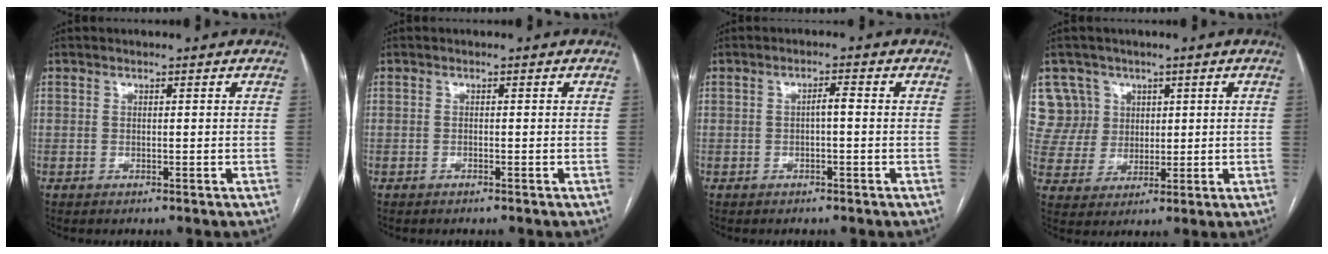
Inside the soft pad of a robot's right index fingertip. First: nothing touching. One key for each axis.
{"total": 0.0}
{"total": 1.5, "fx": -0.2, "fy": 0.2, "fz": 1.5, "tx": -0.025, "ty": 0.004, "tz": -0.004}
{"total": 7.6, "fx": 3.3, "fy": 6.8, "fz": -0.3, "tx": 0.010, "ty": 0.022, "tz": 0.074}